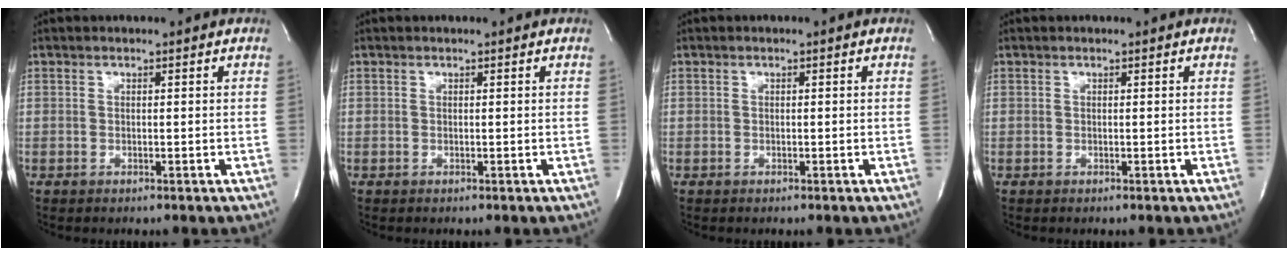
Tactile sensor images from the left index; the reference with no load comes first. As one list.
[{"total": 0.6, "force": [0.6, 0.1, 0.1], "torque": [-0.008, 0.006, 0.008]}, {"total": 0.0}, {"total": 0.0}]